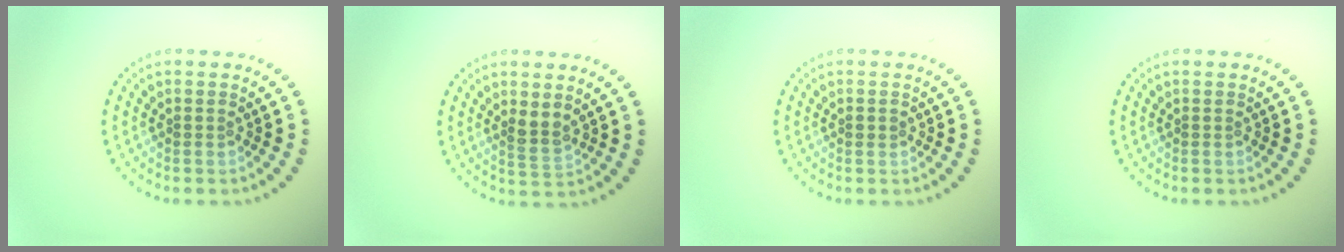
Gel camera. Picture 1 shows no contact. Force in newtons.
{"total": 1.9, "press": 1.6, "slide": 1.0}
{"total": 0.7, "press": 0.7, "slide": 0.0}
{"total": 0.0}